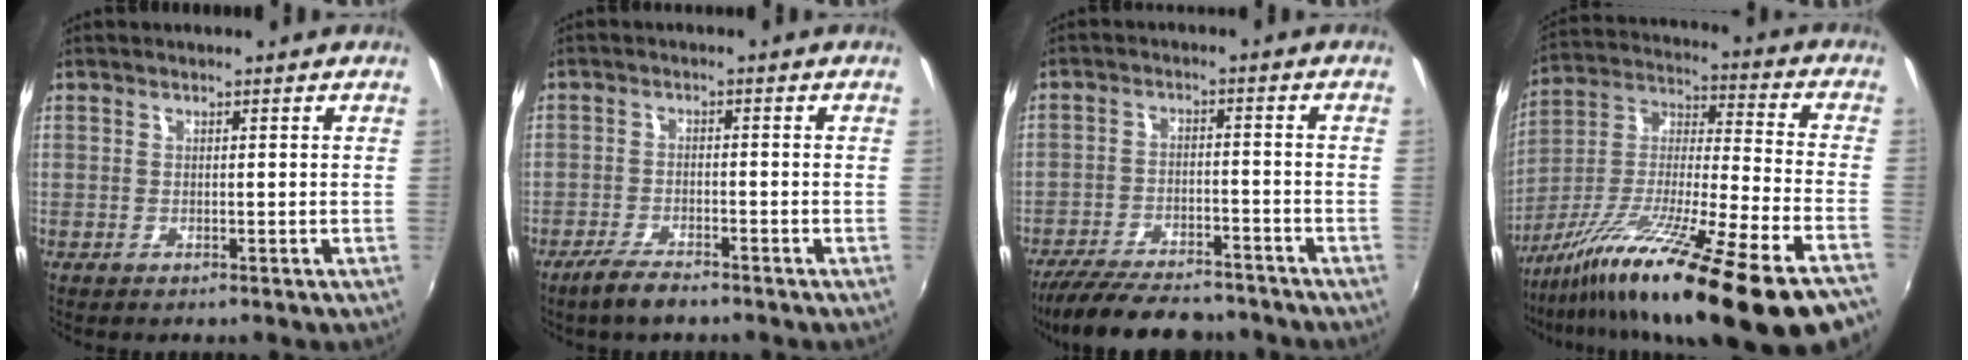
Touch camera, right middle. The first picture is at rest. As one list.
[{"total": 4.5, "force": [-3.7, 1.0, 2.4], "torque": [-0.071, -0.005, -0.072]}, {"total": 16.5, "force": [-14.0, 4.8, 7.3], "torque": [-0.155, -0.019, -0.211]}, {"total": 28.3, "force": [-20.1, 0.5, 19.9], "torque": [-0.312, -0.065, -0.333]}]